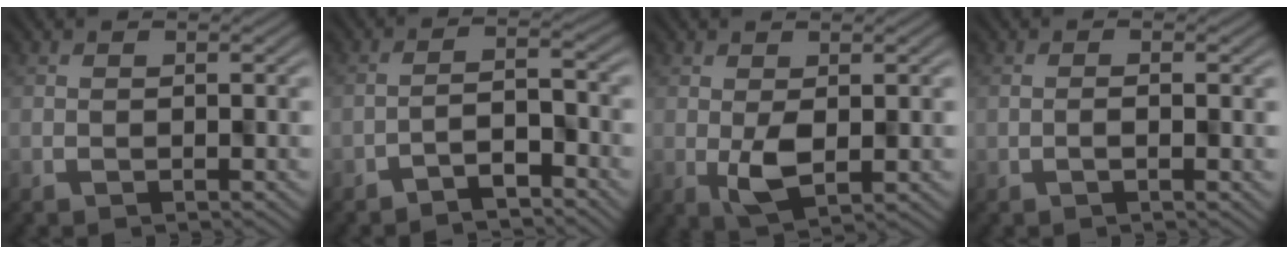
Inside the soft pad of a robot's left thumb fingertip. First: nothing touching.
{"total": 3.3, "force": [-2.7, 0.7, 1.8], "torque": [-0.026, 0.005, -0.056]}
{"total": 4.5, "force": [0.3, 2.2, 3.9], "torque": [-0.072, -0.011, 0.005]}
{"total": 0.7, "force": [0.6, -0.1, 0.3], "torque": [-0.002, 0.004, 0.001]}